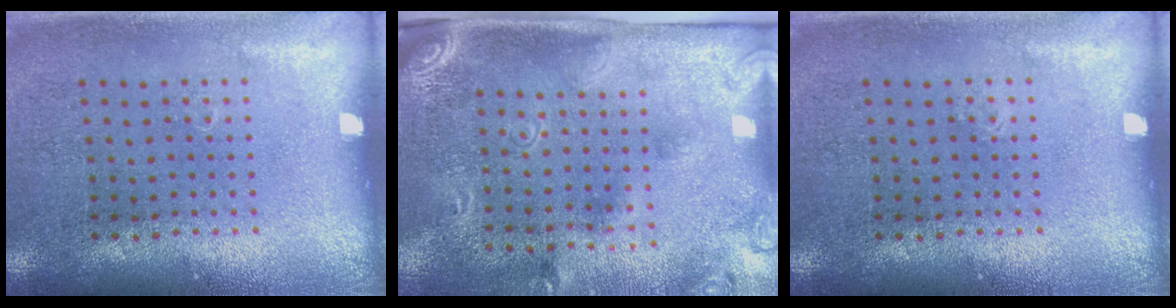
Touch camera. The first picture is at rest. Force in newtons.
{"total": 2.5, "press": 1.7, "slide": 1.8}
{"total": 0.0}